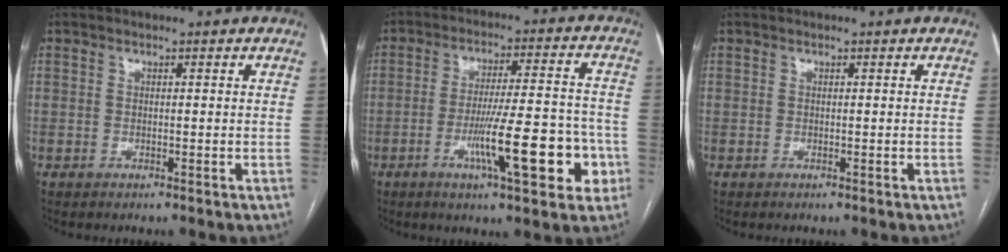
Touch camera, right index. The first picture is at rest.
{"total": 14.1, "force": [-5.0, 2.4, 12.9], "torque": [-0.201, 0.012, -0.071]}
{"total": 0.0}